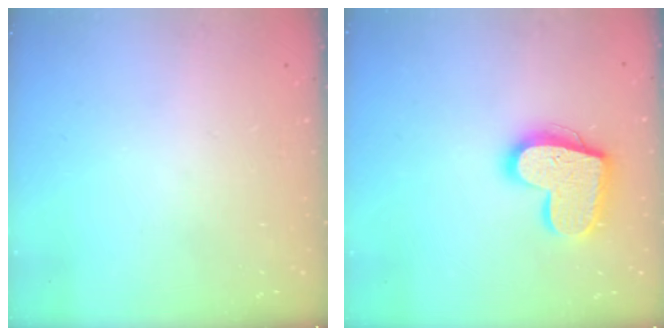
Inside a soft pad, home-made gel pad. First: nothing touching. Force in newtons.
{"total": 17.4, "press": 17.3, "slide": 1.4}